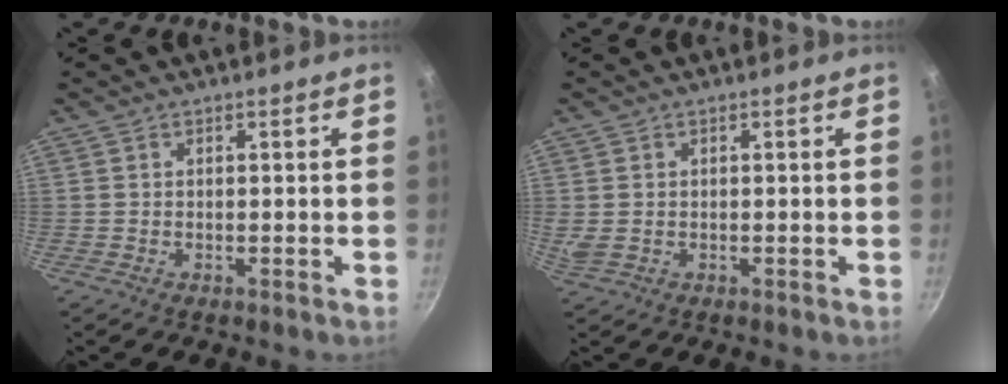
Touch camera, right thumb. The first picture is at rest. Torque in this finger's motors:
{"motor_torque": [-0.62, 0.45, -0.07, -0.25, 0.20]}